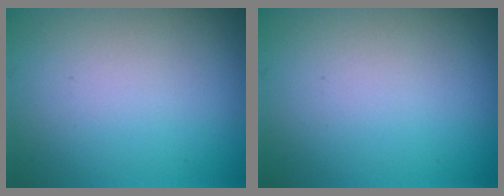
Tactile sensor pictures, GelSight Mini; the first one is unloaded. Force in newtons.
{"total": 0.0}